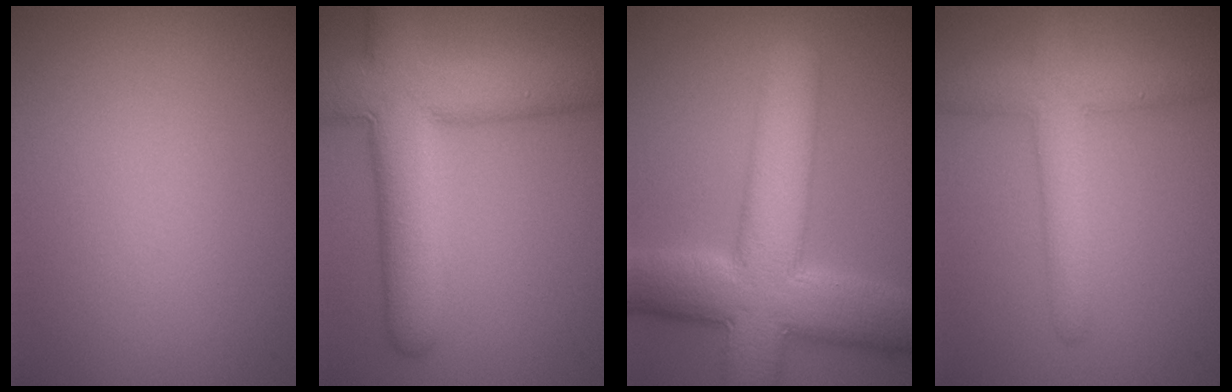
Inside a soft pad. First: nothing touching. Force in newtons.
{"total": 10.2, "press": 10.2, "slide": 0.8}
{"total": 11.3, "press": 11.3, "slide": 0.5}
{"total": 4.7, "press": 4.7, "slide": 0.2}